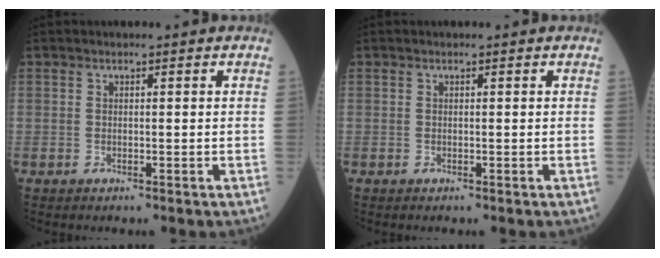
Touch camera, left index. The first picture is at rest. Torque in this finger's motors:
{"motor_torque": [-0.01, 0.01, -0.03, -0.01]}